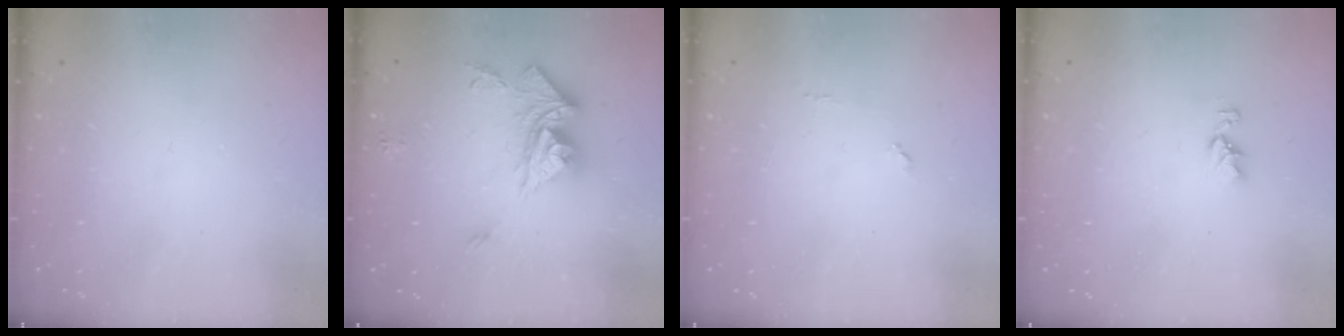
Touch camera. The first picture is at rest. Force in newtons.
{"total": 14.4, "press": 14.3, "slide": 1.7}
{"total": 4.9, "press": 4.9, "slide": 0.4}
{"total": 5.2, "press": 5.2, "slide": 0.4}